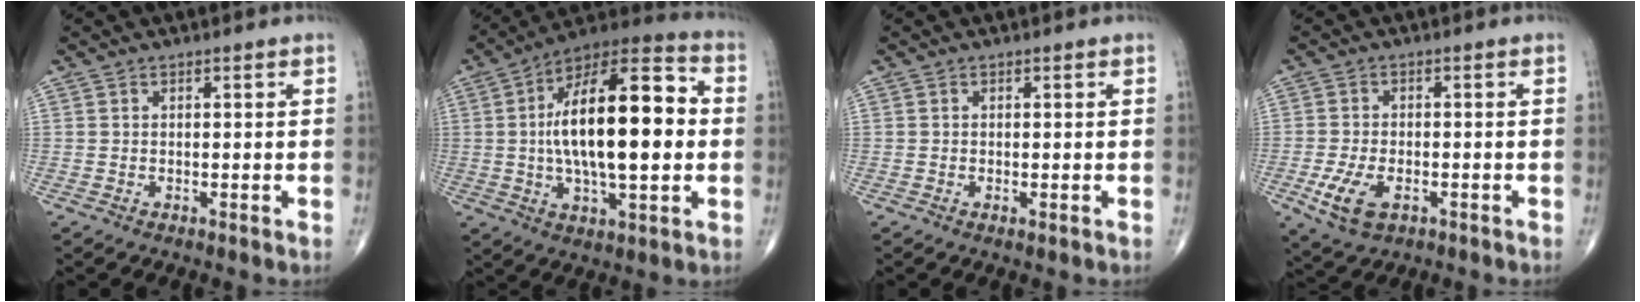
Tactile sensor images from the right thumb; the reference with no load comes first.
{"total": 23.6, "force": [1.0, 9.3, 21.7], "torque": [-0.349, 0.022, 0.009]}
{"total": 0.6, "force": [-0.3, 0.1, 0.5], "torque": [-0.009, -0.003, -0.005]}
{"total": 7.1, "force": [-2.7, 3.8, 5.3], "torque": [-0.107, 0.001, -0.043]}